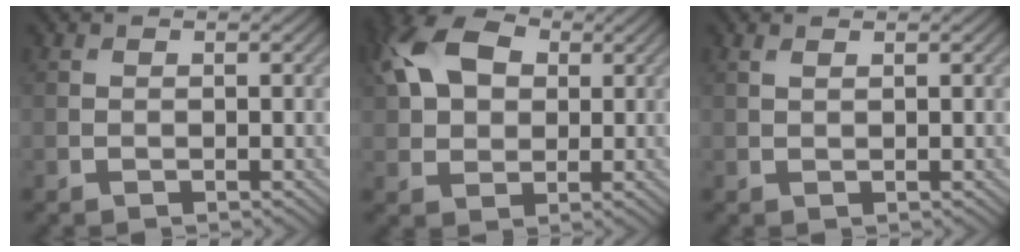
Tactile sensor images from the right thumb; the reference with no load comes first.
{"total": 10.6, "force": [3.3, 7.0, 7.2], "torque": [-0.174, 0.031, 0.051]}
{"total": 0.8, "force": [0.6, 0.1, 0.5], "torque": [-0.010, 0.003, 0.012]}